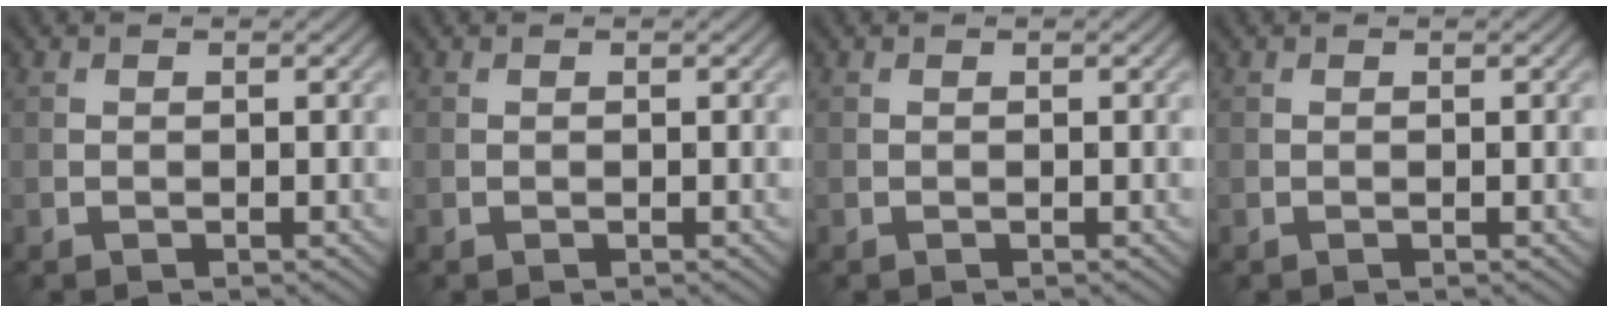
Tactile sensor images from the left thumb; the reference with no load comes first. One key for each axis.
{"total": 0.0}
{"total": 0.0}
{"total": 0.0}